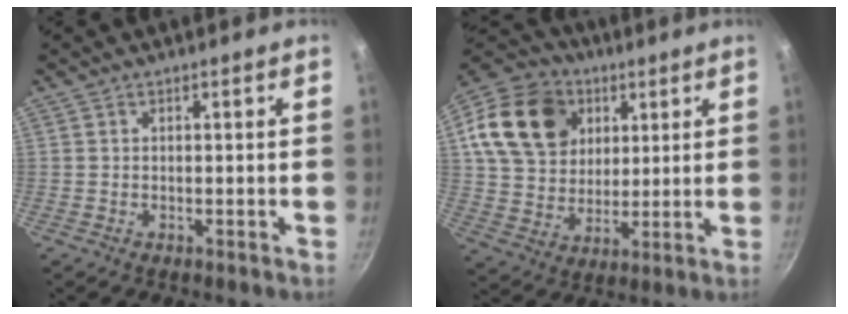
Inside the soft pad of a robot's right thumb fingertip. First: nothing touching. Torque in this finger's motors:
{"motor_torque": [0.22, 1.17, 0.58, -0.32, 0.13]}